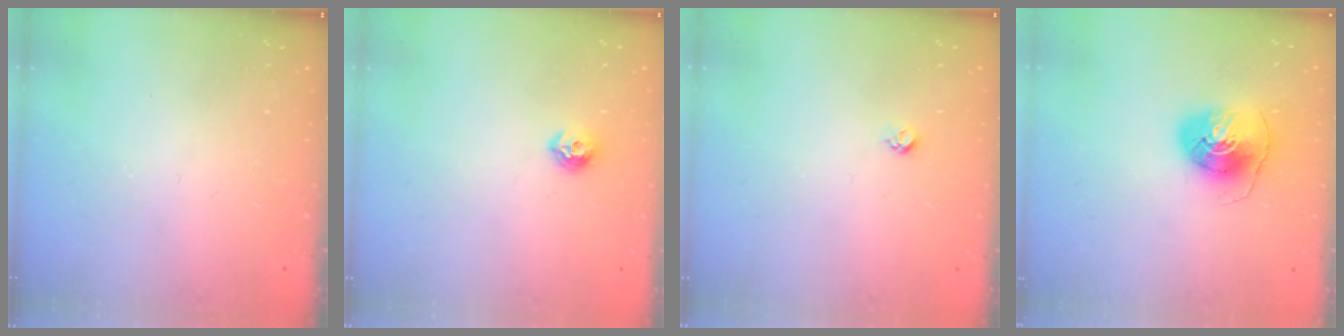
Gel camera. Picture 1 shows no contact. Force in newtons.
{"total": 6.5, "press": 6.5, "slide": 0.7}
{"total": 3.3, "press": 3.3, "slide": 0.5}
{"total": 8.1, "press": 8.0, "slide": 1.2}